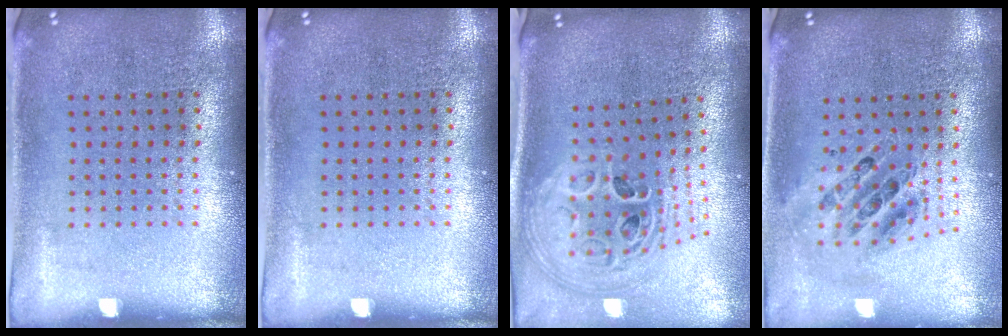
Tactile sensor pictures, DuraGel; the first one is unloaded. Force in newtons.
{"total": 0.0}
{"total": 2.8, "press": 2.0, "slide": 2.0}
{"total": 0.8, "press": 0.7, "slide": 0.1}